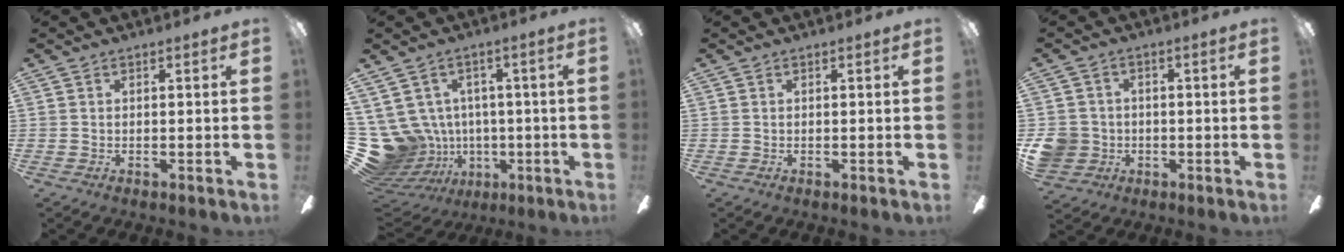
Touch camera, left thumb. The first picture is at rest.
{"total": 12.2, "force": [-0.6, 11.5, 3.8], "torque": [-0.141, -0.013, 0.009]}
{"total": 0.0}
{"total": 6.7, "force": [-1.2, 6.3, 2.0], "torque": [-0.062, 0.015, -0.021]}